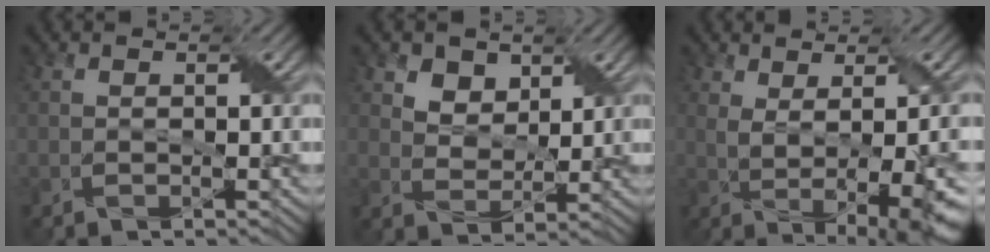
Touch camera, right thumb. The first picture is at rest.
{"total": 4.1, "force": [2.6, 2.8, 1.4], "torque": [-0.042, -0.015, 0.047]}
{"total": 8.5, "force": [0.0, 3.0, 7.9], "torque": [-0.106, -0.002, 0.016]}